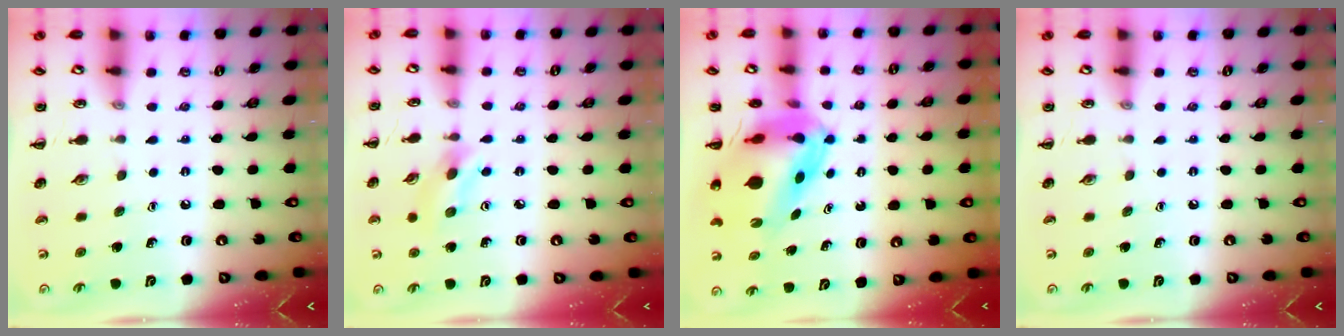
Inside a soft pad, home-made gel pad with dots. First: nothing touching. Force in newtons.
{"total": 2.9, "press": 2.9, "slide": 0.7}
{"total": 7.8, "press": 7.4, "slide": 2.4}
{"total": 0.0}